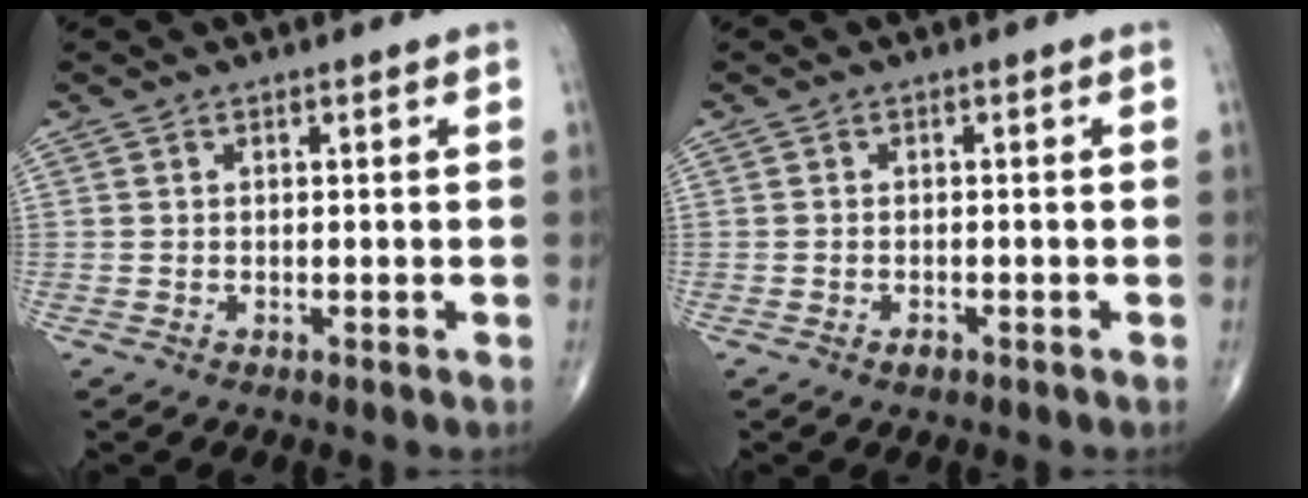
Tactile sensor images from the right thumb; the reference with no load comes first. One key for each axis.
{"total": 1.1, "fx": -0.7, "fy": 0.6, "fz": 0.6, "tx": -0.009, "ty": 0.004, "tz": -0.010}